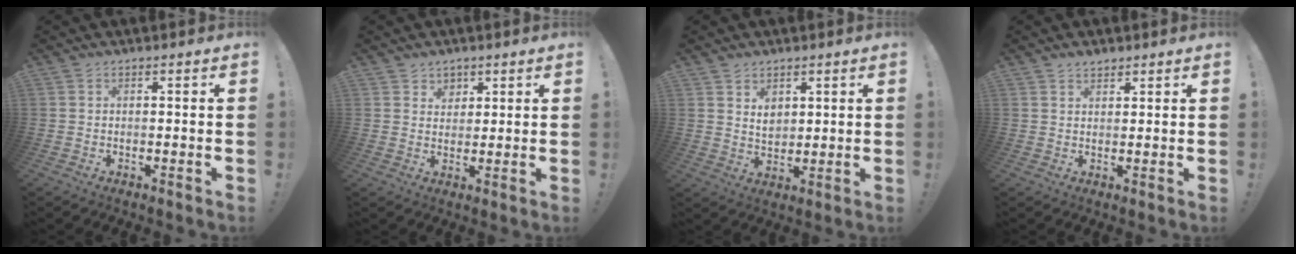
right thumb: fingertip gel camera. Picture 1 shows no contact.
{"total": 3.7, "force": [2.3, 2.9, 0.3], "torque": [-0.003, -0.016, 0.042]}
{"total": 4.8, "force": [2.8, 3.5, 1.6], "torque": [-0.016, -0.022, 0.048]}
{"total": 2.2, "force": [1.9, 1.0, 0.4], "torque": [0.005, -0.015, 0.035]}